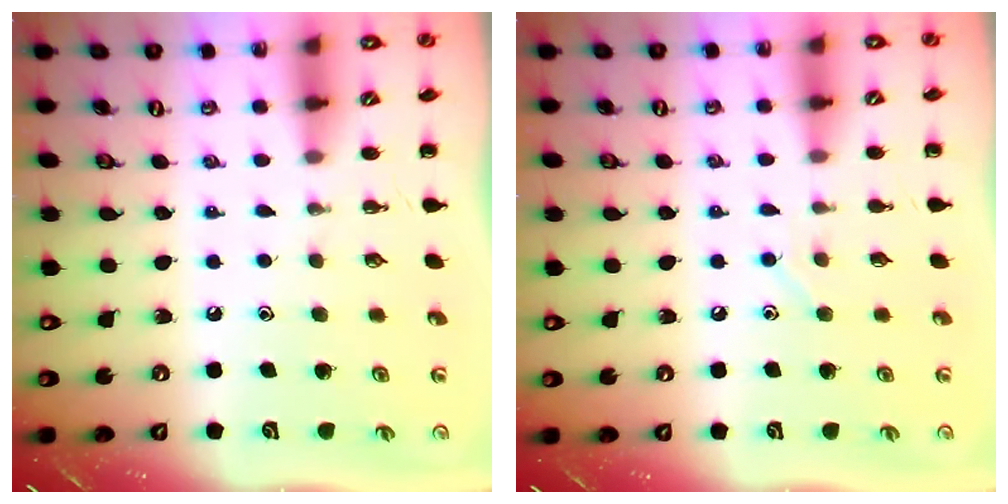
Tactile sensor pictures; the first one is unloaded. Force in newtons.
{"total": 5.5, "press": 5.3, "slide": 1.4}